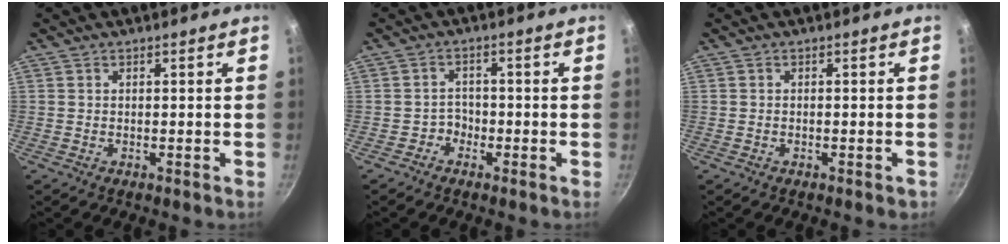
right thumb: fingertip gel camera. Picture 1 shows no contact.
{"total": 2.3, "force": [-1.4, 1.7, 0.4], "torque": [0.017, 0.017, -0.023]}
{"total": 1.1, "force": [-0.6, 0.5, 0.7], "torque": [-0.011, 0.009, -0.006]}